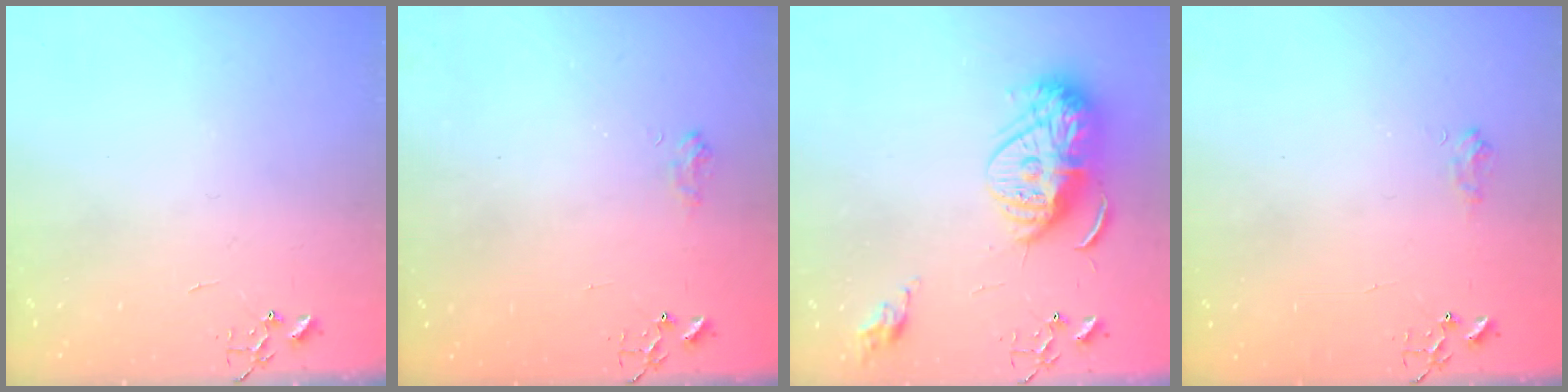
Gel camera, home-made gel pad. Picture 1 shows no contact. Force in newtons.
{"total": 6.9, "press": 6.9, "slide": 0.7}
{"total": 15.5, "press": 15.4, "slide": 1.4}
{"total": 6.3, "press": 6.3, "slide": 0.8}